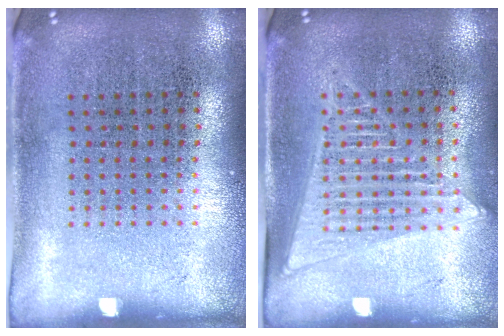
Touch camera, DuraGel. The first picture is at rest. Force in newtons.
{"total": 1.6, "press": 1.5, "slide": 0.6}